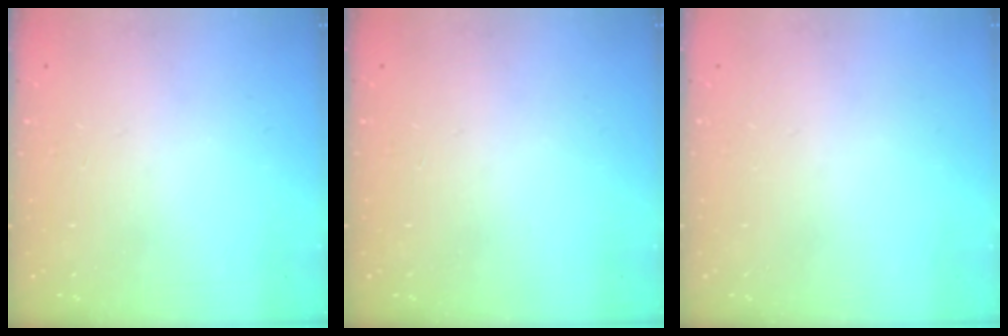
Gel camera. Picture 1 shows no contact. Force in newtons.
{"total": 0.0}
{"total": 16.0, "press": 1.9, "slide": 15.9}